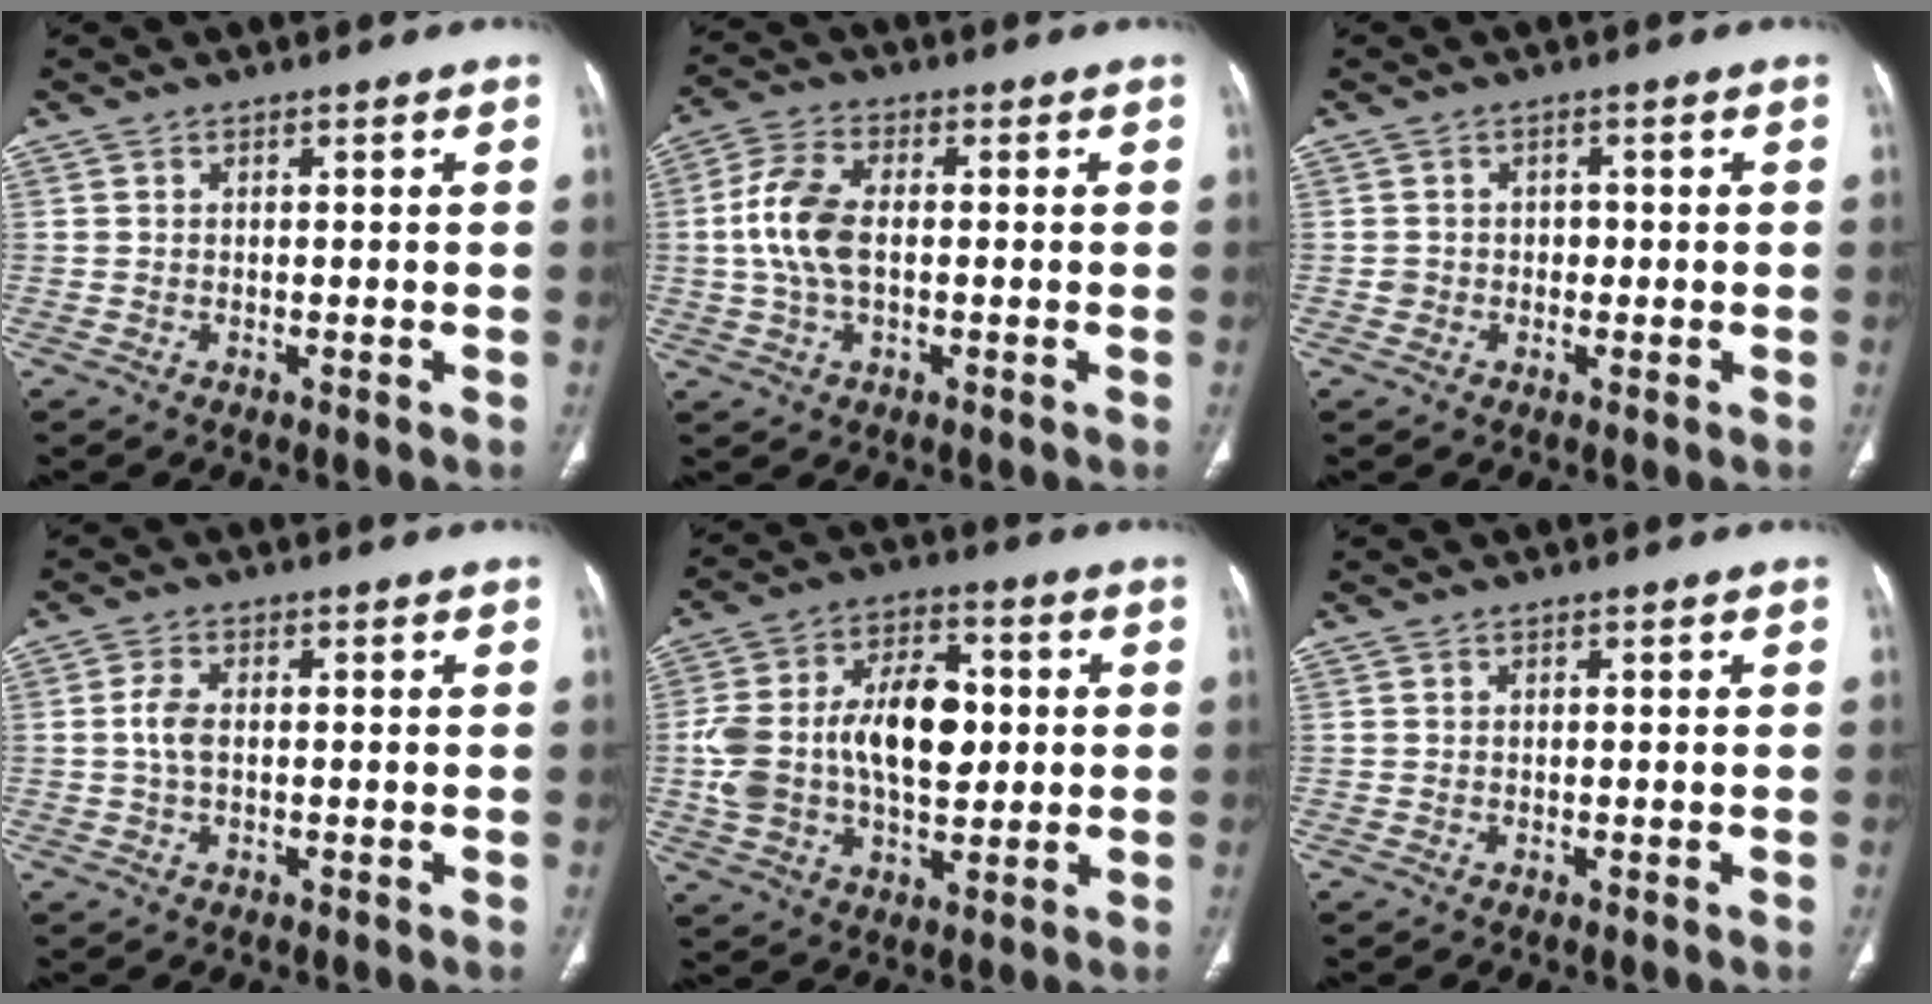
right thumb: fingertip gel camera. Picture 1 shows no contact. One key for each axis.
{"total": 9.0, "fx": 0.0, "fy": 4.9, "fz": 7.6, "tx": -0.162, "ty": 0.010, "tz": -0.004}
{"total": 2.1, "fx": -0.2, "fy": 2.0, "fz": 0.6, "tx": 0.006, "ty": 0.010, "tz": -0.002}
{"total": 3.3, "fx": 0.0, "fy": 1.8, "fz": 2.7, "tx": -0.059, "ty": 0.002, "tz": -0.004}
{"total": 19.1, "fx": 0.9, "fy": 11.5, "fz": 15.2, "tx": -0.260, "ty": 0.022, "tz": 0.021}
{"total": 0.0}